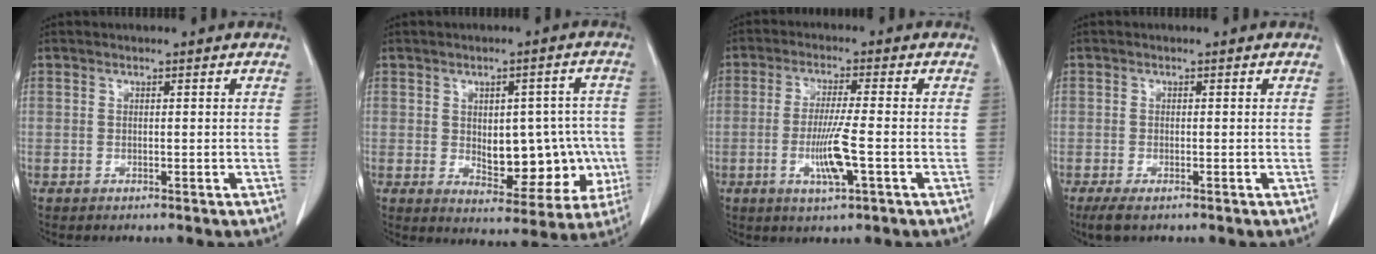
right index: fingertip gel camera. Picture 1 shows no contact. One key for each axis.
{"total": 11.9, "fx": -1.2, "fy": 6.4, "fz": 9.9, "tx": -0.116, "ty": 0.022, "tz": 0.009}
{"total": 6.8, "fx": -1.9, "fy": 0.0, "fz": 6.5, "tx": -0.126, "ty": -0.011, "tz": -0.034}
{"total": 2.7, "fx": -1.8, "fy": 0.8, "fz": 1.8, "tx": -0.037, "ty": -0.007, "tz": -0.028}